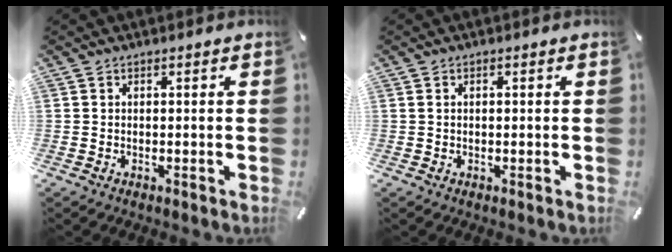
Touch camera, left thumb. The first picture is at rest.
{"total": 0.9, "force": [0.1, 0.4, 0.7], "torque": [-0.014, 0.003, 0.000]}